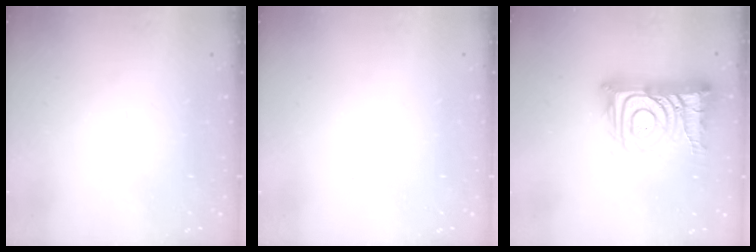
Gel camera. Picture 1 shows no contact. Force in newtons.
{"total": 0.0}
{"total": 17.6, "press": 17.5, "slide": 1.6}